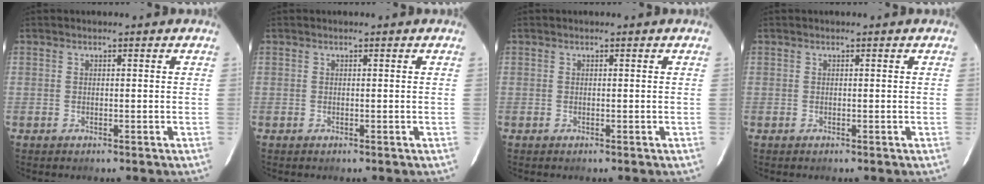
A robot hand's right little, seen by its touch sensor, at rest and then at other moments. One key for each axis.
{"total": 0.0}
{"total": 0.0}
{"total": 0.0}